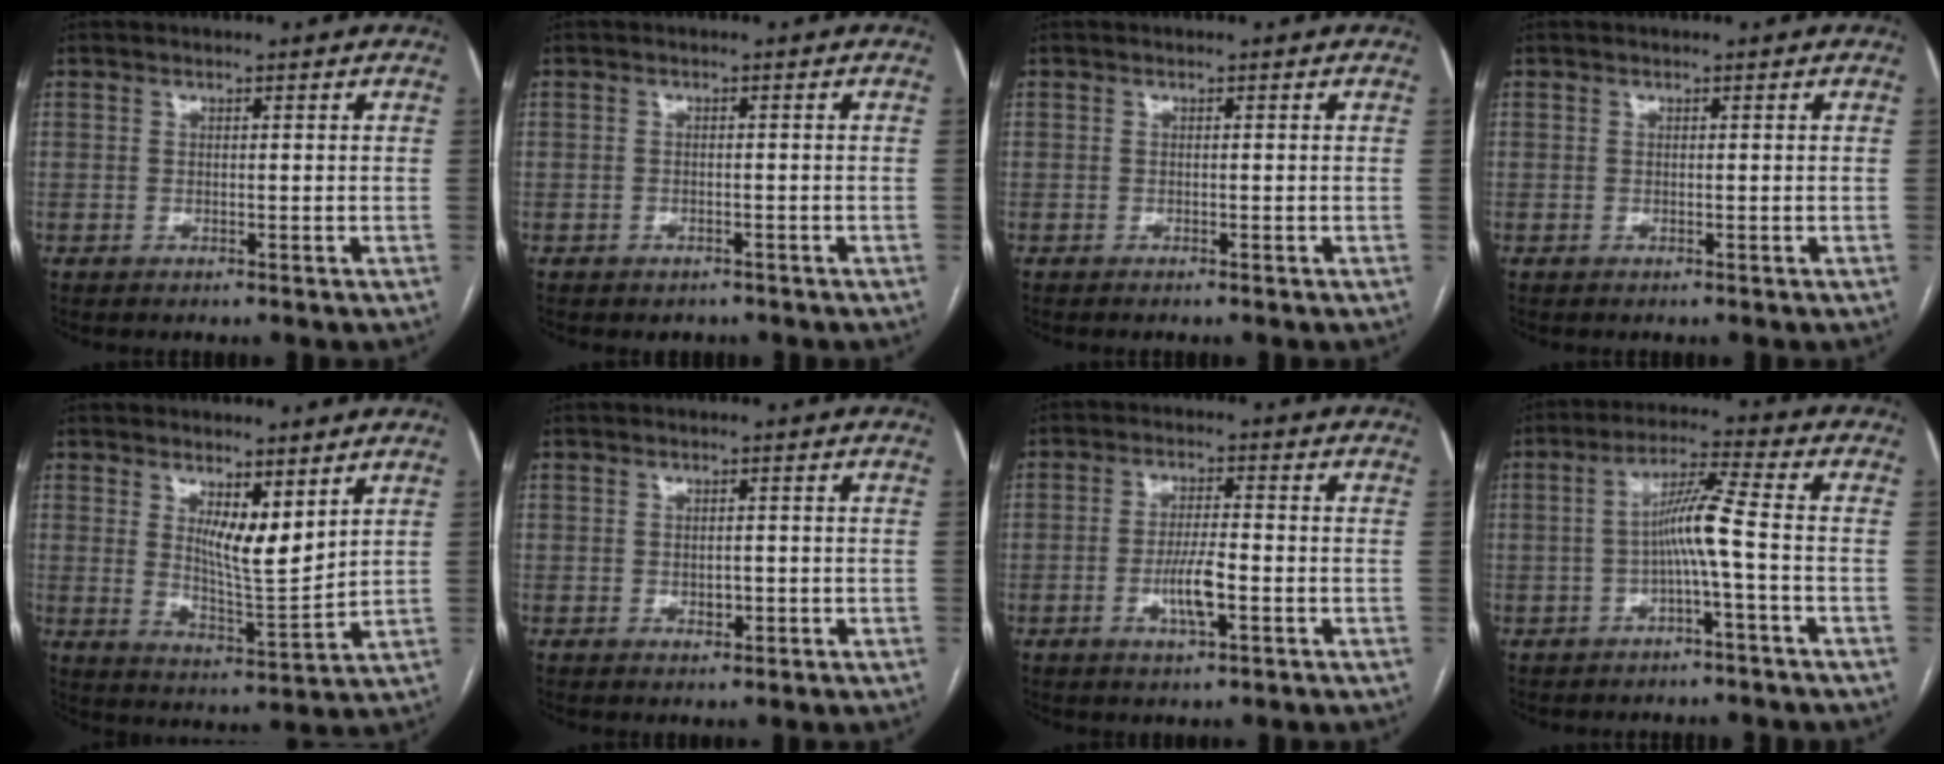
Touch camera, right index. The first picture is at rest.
{"total": 1.6, "force": [-1.3, 1.0, 0.2], "torque": [-0.007, 0.002, -0.015]}
{"total": 0.6, "force": [-0.5, -0.1, 0.3], "torque": [-0.003, 0.000, -0.009]}
{"total": 0.0}
{"total": 7.3, "force": [3.7, 1.7, 6.1], "torque": [-0.106, -0.020, 0.070]}
{"total": 1.6, "force": [-0.3, 1.1, 1.2], "torque": [-0.018, 0.001, 0.001]}
{"total": 5.3, "force": [-1.8, 0.8, 4.9], "torque": [-0.096, -0.003, -0.031]}
{"total": 6.4, "force": [-1.4, -0.7, 6.2], "torque": [-0.114, 0.019, -0.025]}